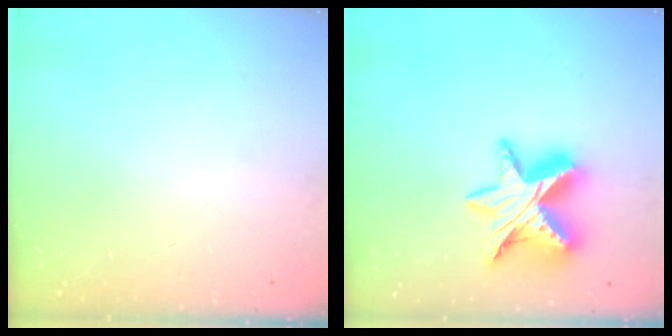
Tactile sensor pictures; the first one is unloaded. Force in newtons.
{"total": 14.6, "press": 14.6, "slide": 1.0}